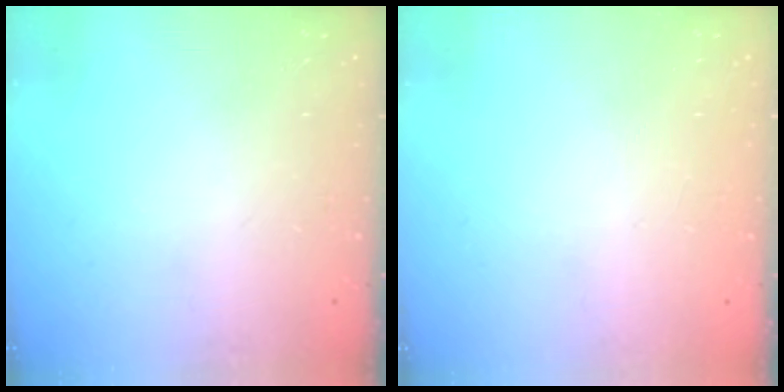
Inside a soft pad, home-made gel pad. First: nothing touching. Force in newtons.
{"total": 1.8, "press": 1.8, "slide": 0.1}